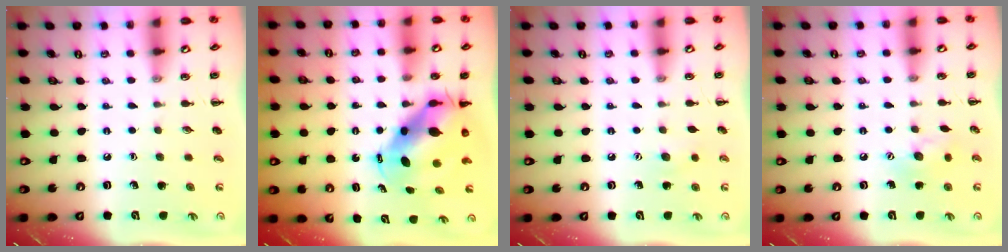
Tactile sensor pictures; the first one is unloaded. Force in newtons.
{"total": 8.3, "press": 8.0, "slide": 2.1}
{"total": 5.4, "press": 5.3, "slide": 0.9}
{"total": 8.7, "press": 8.6, "slide": 1.1}